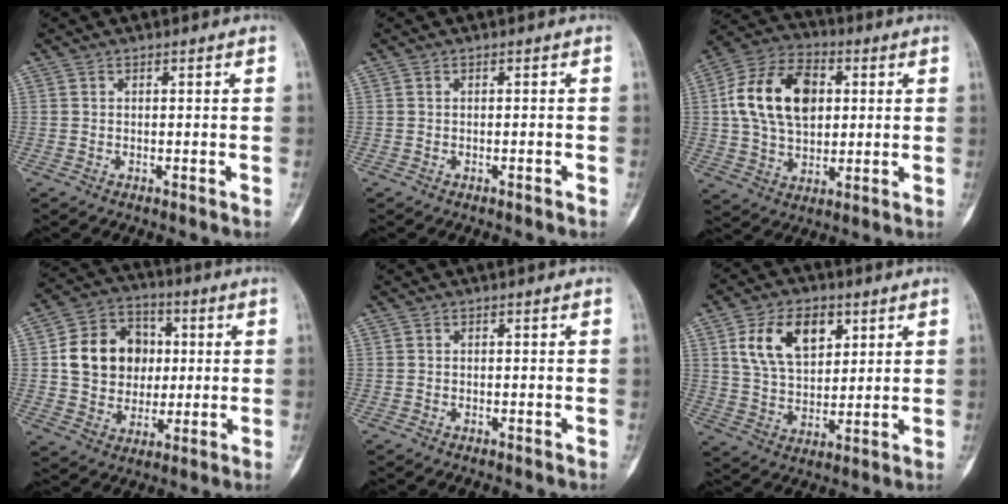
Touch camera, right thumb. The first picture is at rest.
{"total": 0.6, "force": [-0.3, 0.1, 0.5], "torque": [-0.013, 0.002, -0.002]}
{"total": 16.8, "force": [2.9, 11.1, 12.2], "torque": [-0.198, 0.011, 0.048]}
{"total": 14.9, "force": [1.9, 12.5, 7.9], "torque": [-0.098, 0.012, 0.035]}
{"total": 0.0}
{"total": 12.9, "force": [5.2, 7.9, 8.7], "torque": [-0.130, -0.014, 0.101]}